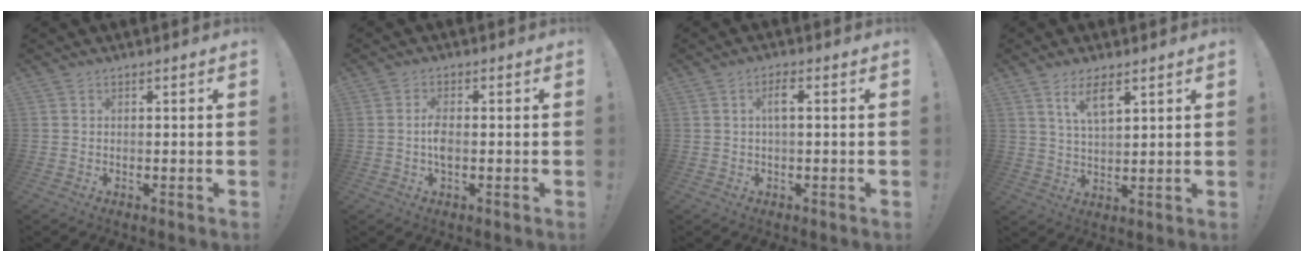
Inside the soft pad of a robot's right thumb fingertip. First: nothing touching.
{"total": 4.1, "force": [-0.5, 1.9, 3.6], "torque": [-0.076, 0.000, -0.012]}
{"total": 3.6, "force": [0.5, 1.0, 3.4], "torque": [-0.064, 0.008, 0.005]}
{"total": 6.9, "force": [4.1, 2.3, 5.1], "torque": [-0.093, -0.014, 0.072]}